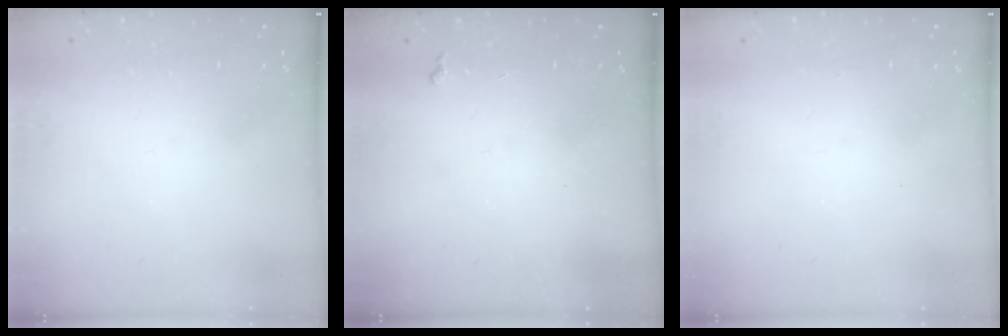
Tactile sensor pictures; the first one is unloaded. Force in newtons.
{"total": 5.5, "press": 5.5, "slide": 0.8}
{"total": 0.7, "press": 0.7, "slide": 0.2}